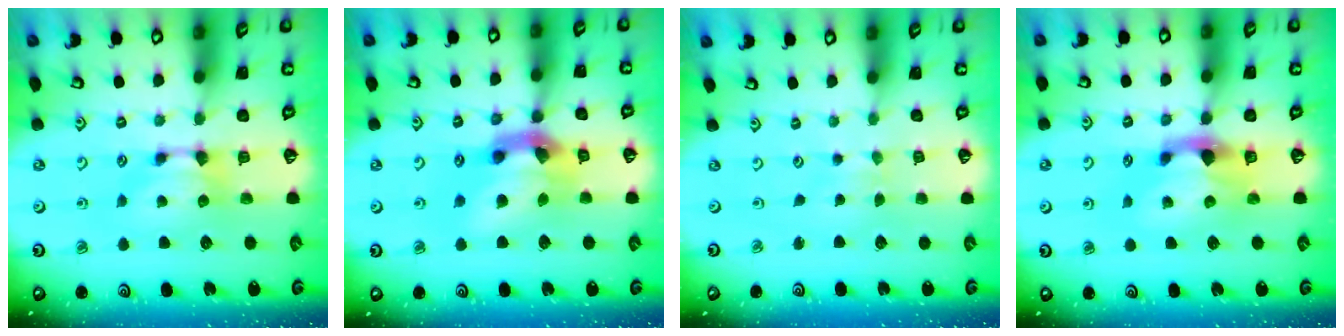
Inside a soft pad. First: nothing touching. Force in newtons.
{"total": 8.9, "press": 8.5, "slide": 2.6}
{"total": 3.4, "press": 3.4, "slide": 0.1}
{"total": 3.0, "press": 2.6, "slide": 1.4}